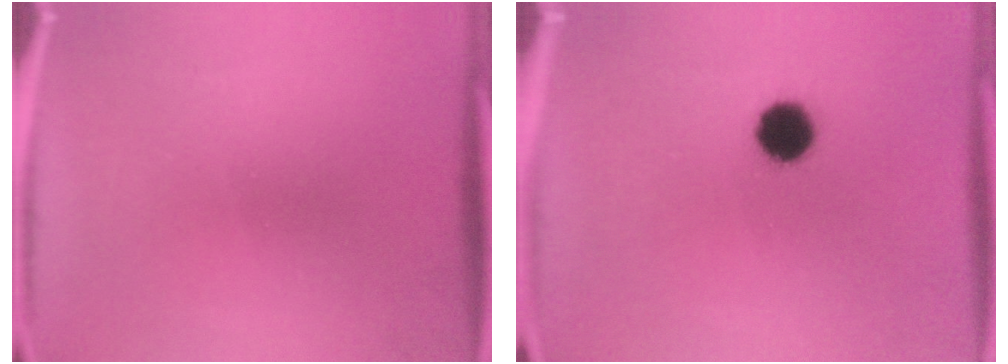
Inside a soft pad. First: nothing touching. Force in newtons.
{"total": 6.6}